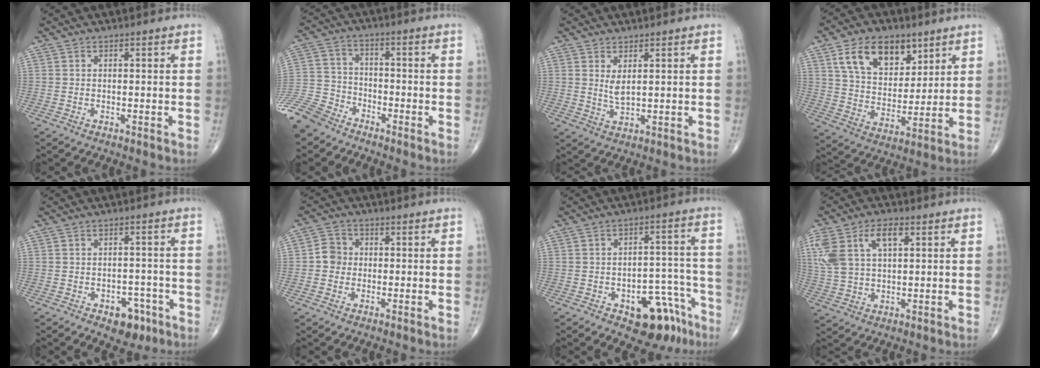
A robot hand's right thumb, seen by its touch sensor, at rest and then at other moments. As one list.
[{"total": 9.7, "force": [-7.9, 5.2, 2.4], "torque": [-0.053, 0.027, -0.161]}, {"total": 3.0, "force": [1.1, 1.0, 2.6], "torque": [-0.050, -0.017, 0.027]}, {"total": 14.4, "force": [7.5, 8.9, 8.5], "torque": [-0.111, -0.035, 0.140]}, {"total": 6.1, "force": [-3.3, 3.9, 3.4], "torque": [-0.018, 0.025, -0.040]}, {"total": 4.0, "force": [-0.4, 3.7, 1.5], "torque": [-0.007, 0.008, -0.015]}, {"total": 11.9, "force": [-6.9, 6.3, 7.4], "torque": [-0.053, 0.061, -0.088]}, {"total": 12.1, "force": [4.3, 6.5, 9.2], "torque": [-0.200, 0.014, 0.089]}]